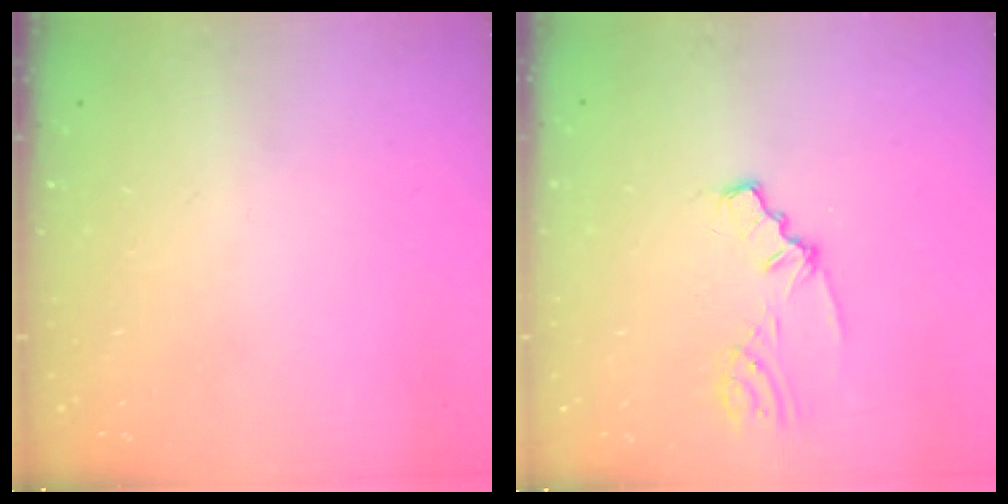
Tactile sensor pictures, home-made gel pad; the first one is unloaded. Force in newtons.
{"total": 2.1, "press": 2.1, "slide": 0.2}